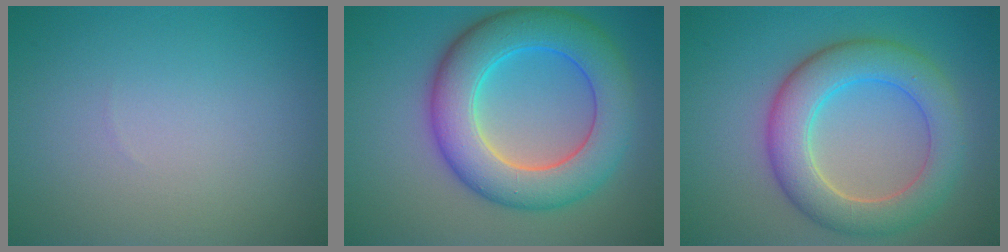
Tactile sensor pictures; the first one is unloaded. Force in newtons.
{"total": 9.1, "press": 9.1, "slide": 0.2}
{"total": 6.7, "press": 6.7, "slide": 0.2}